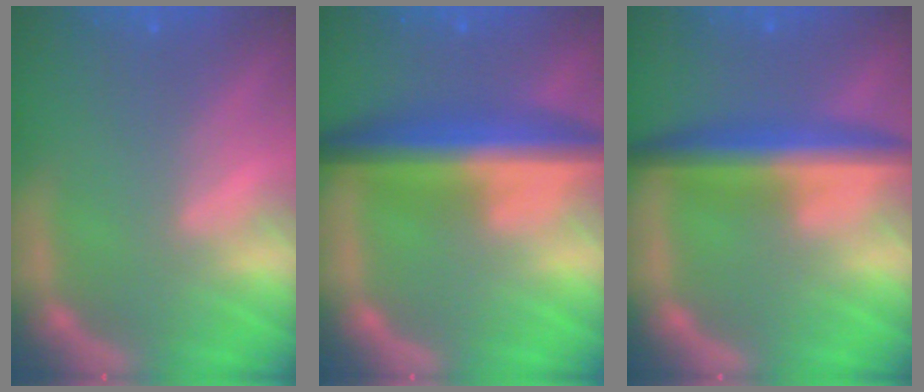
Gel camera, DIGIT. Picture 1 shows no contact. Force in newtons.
{"total": 8.0}
{"total": 6.0}